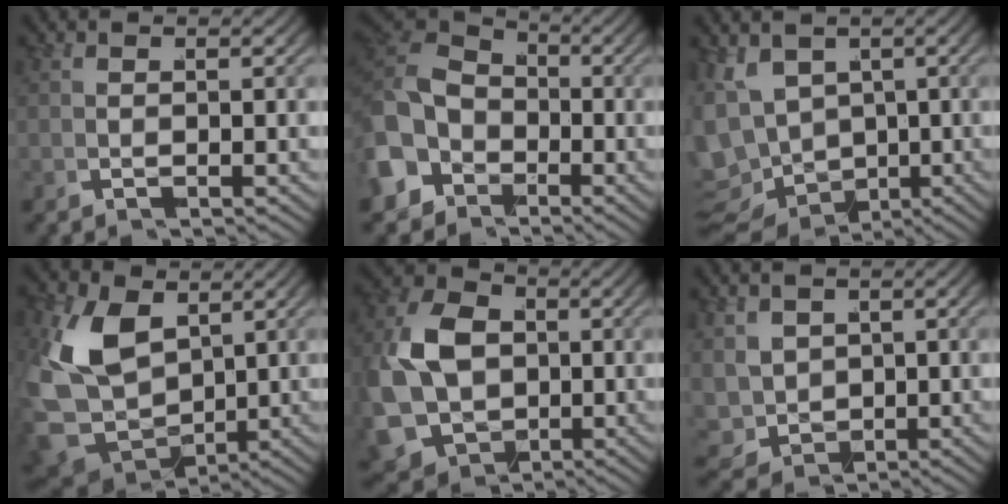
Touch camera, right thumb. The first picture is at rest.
{"total": 8.2, "force": [-0.3, 6.9, 4.5], "torque": [-0.114, -0.022, -0.004]}
{"total": 10.5, "force": [-1.6, 8.9, 5.3], "torque": [-0.131, -0.044, -0.017]}
{"total": 11.2, "force": [0.6, 8.3, 7.5], "torque": [-0.213, -0.049, 0.027]}
{"total": 13.8, "force": [-2.4, 11.5, 7.2], "torque": [-0.203, -0.063, -0.020]}
{"total": 4.6, "force": [-0.2, 3.9, 2.3], "torque": [-0.071, -0.042, 0.016]}